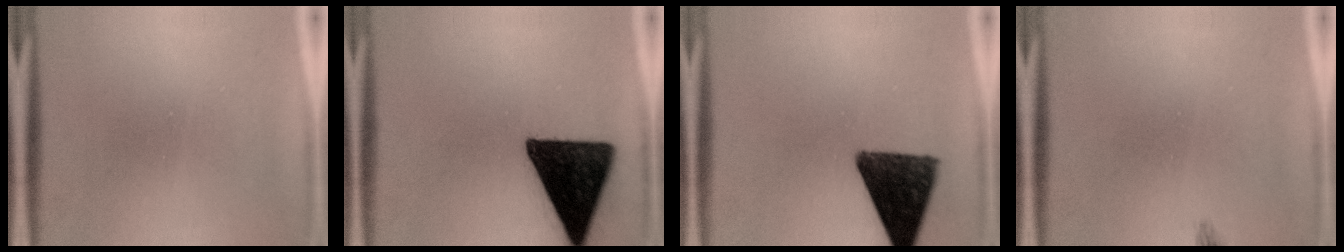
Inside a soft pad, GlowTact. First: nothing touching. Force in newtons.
{"total": 17.4}
{"total": 13.3}
{"total": 0.9}